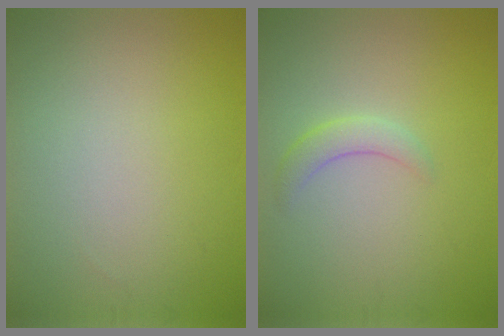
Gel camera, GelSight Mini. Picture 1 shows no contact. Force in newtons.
{"total": 1.8, "press": 1.8, "slide": 0.2}